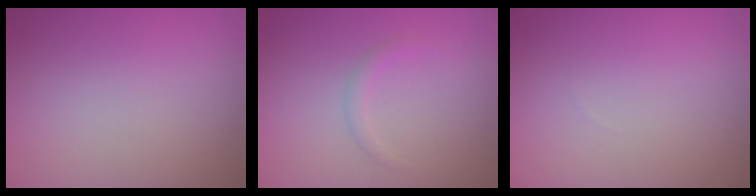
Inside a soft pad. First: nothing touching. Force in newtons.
{"total": 0.9, "press": 0.9, "slide": 0.0}
{"total": 0.0}